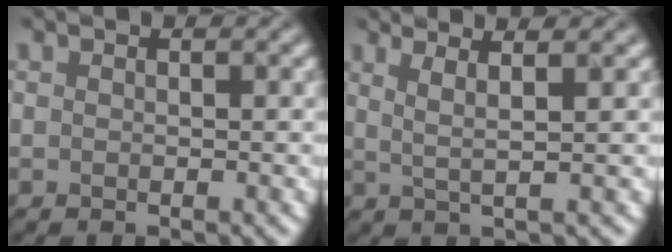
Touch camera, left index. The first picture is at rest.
{"total": 2.0, "force": [0.5, -0.5, 1.8], "torque": [-0.059, 0.004, 0.040]}